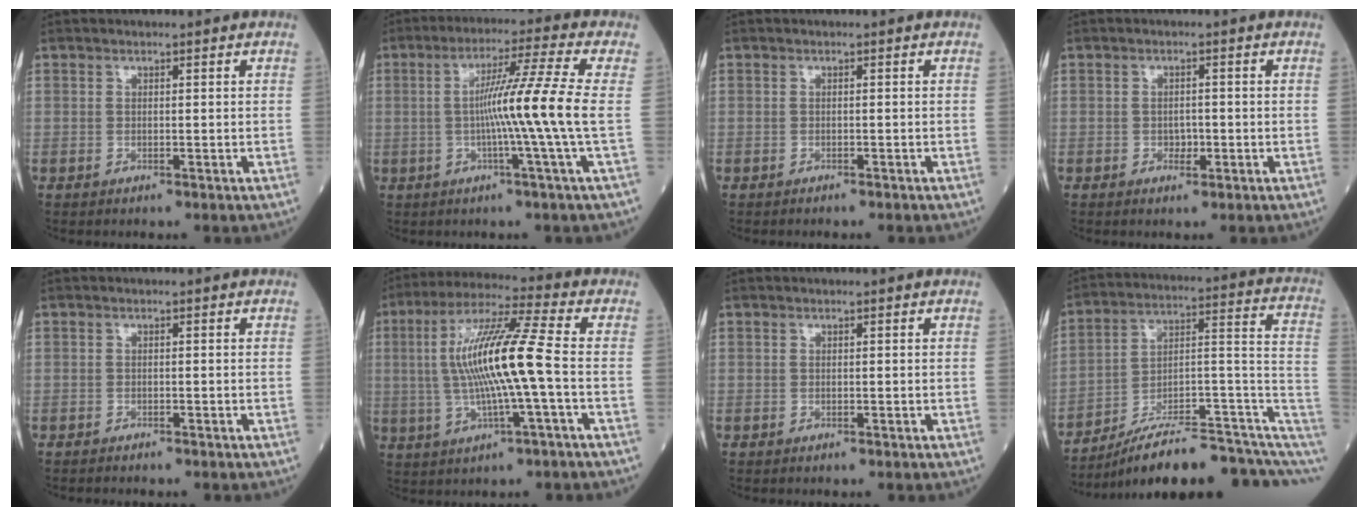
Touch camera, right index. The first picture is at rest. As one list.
[{"total": 10.1, "force": [-0.9, -3.0, 9.6], "torque": [-0.167, 0.000, -0.015]}, {"total": 1.2, "force": [-1.1, 0.1, 0.5], "torque": [-0.006, -0.001, -0.013]}, {"total": 1.7, "force": [-0.6, 1.0, 1.2], "torque": [-0.017, 0.002, -0.007]}, {"total": 1.0, "force": [-0.9, 0.1, 0.2], "torque": [-0.004, -0.001, -0.013]}, {"total": 13.6, "force": [-0.3, -0.1, 13.6], "torque": [-0.267, 0.012, -0.010]}, {"total": 0.0}, {"total": 19.7, "force": [-14.0, 4.4, 13.2], "torque": [-0.124, 0.066, -0.203]}]